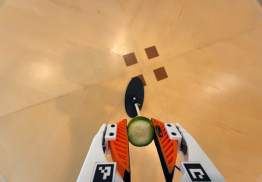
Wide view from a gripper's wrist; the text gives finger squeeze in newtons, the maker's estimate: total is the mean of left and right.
{"total": 6.5, "left": 6.5, "right": 6.5}